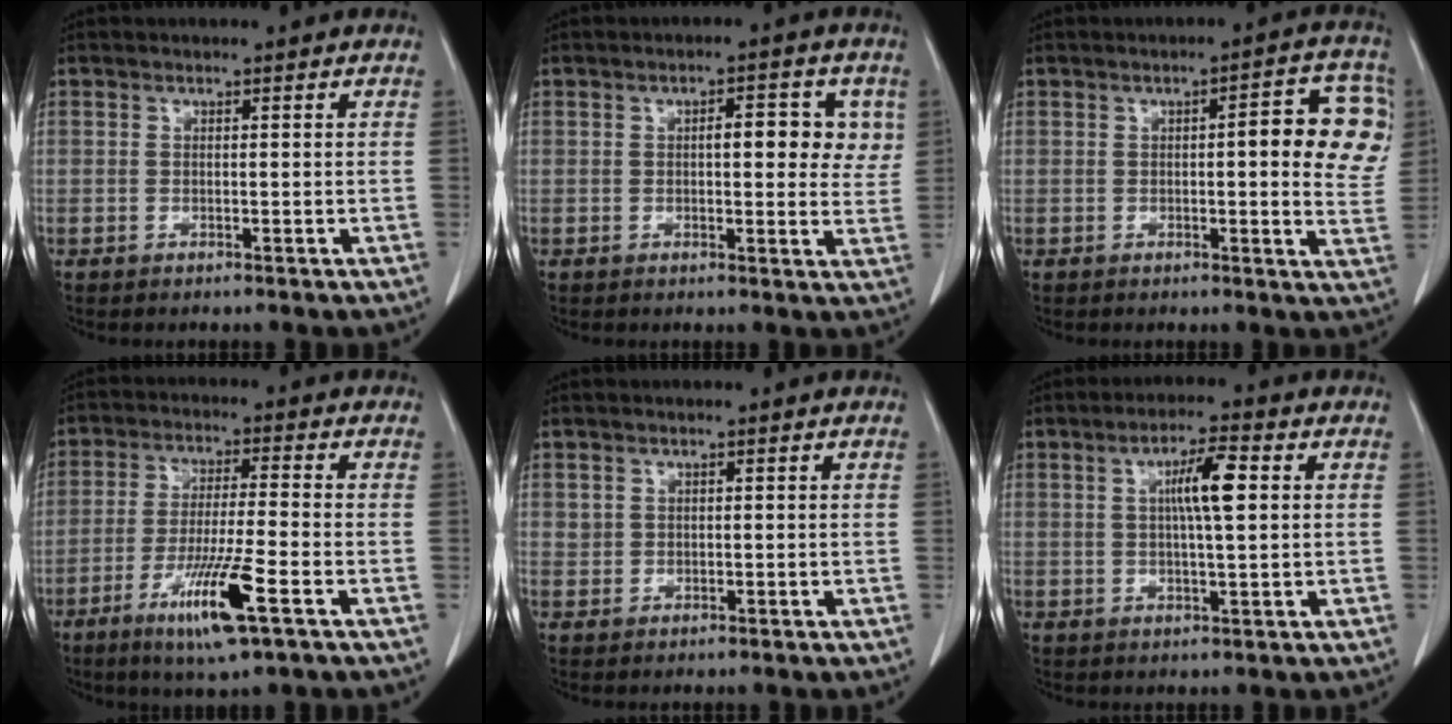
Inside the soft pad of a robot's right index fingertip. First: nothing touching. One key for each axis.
{"total": 6.9, "fx": 1.9, "fy": 2.6, "fz": 6.1, "tx": -0.069, "ty": 0.011, "tz": 0.019}
{"total": 10.4, "fx": 1.9, "fy": 2.5, "fz": 9.9, "tx": -0.101, "ty": 0.016, "tz": 0.012}
{"total": 10.7, "fx": -5.1, "fy": 0.1, "fz": 9.4, "tx": -0.175, "ty": -0.023, "tz": -0.091}
{"total": 0.8, "fx": 0.4, "fy": 0.7, "fz": 0.1, "tx": 0.010, "ty": 0.002, "tz": 0.003}
{"total": 5.8, "fx": 1.1, "fy": 0.4, "fz": 5.6, "tx": -0.099, "ty": 0.004, "tz": 0.018}